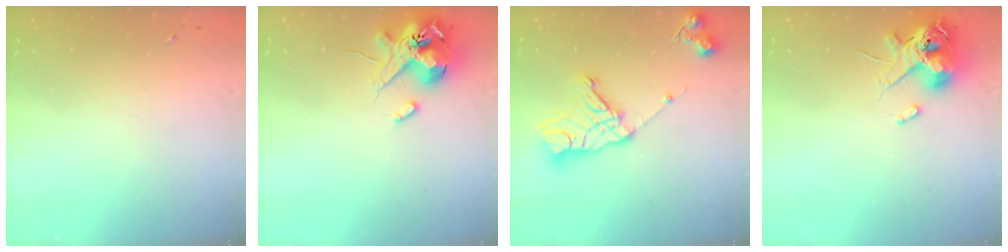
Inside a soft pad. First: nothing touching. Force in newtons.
{"total": 14.7, "press": 14.5, "slide": 2.1}
{"total": 15.6, "press": 15.6, "slide": 1.2}
{"total": 12.6, "press": 12.4, "slide": 2.1}